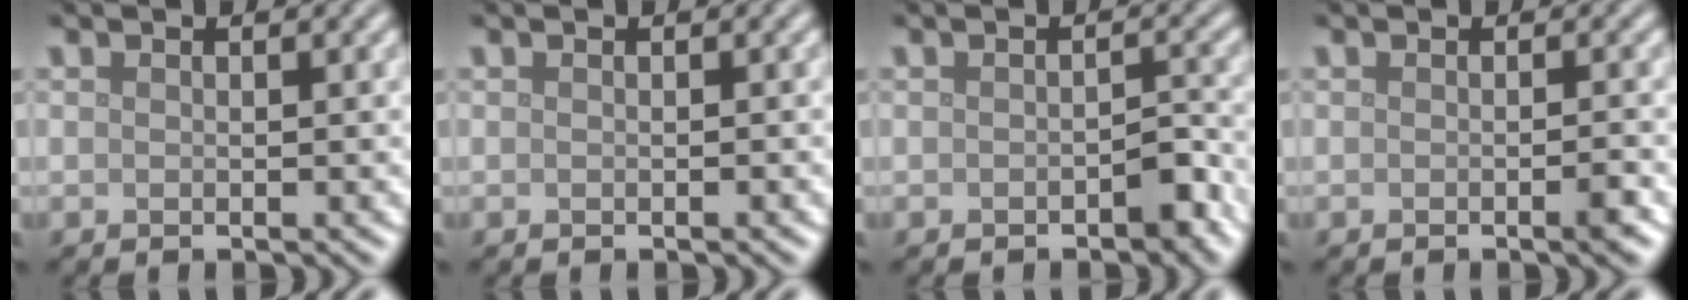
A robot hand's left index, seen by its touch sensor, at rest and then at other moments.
{"total": 0.0}
{"total": 1.9, "force": [-0.9, 0.9, 1.4], "torque": [-0.020, 0.003, -0.013]}
{"total": 1.2, "force": [-0.4, 0.1, 1.1], "torque": [-0.014, -0.001, -0.008]}